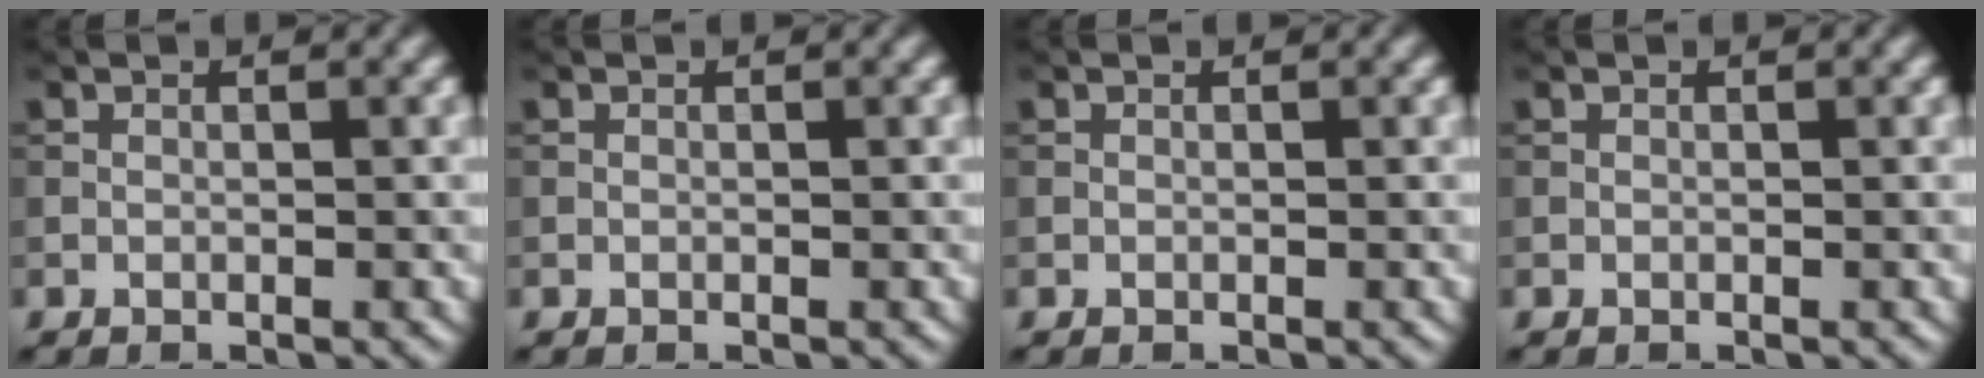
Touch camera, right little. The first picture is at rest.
{"total": 0.0}
{"total": 0.0}
{"total": 0.0}